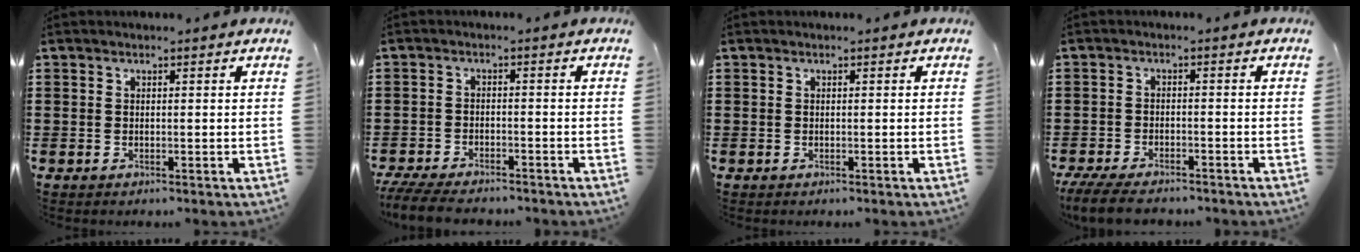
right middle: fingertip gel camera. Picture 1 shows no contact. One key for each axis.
{"total": 4.2, "fx": -4.0, "fy": 0.6, "fz": 1.2, "tx": -0.033, "ty": -0.005, "tz": -0.084}
{"total": 0.0}
{"total": 4.2, "fx": -3.9, "fy": 0.7, "fz": 1.6, "tx": -0.045, "ty": -0.008, "tz": -0.081}